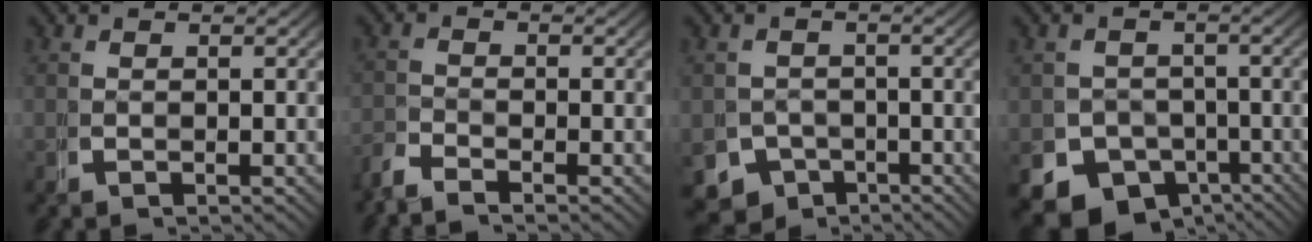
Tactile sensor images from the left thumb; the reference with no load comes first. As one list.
[{"total": 2.0, "force": [-1.9, 0.3, 0.8], "torque": [-0.012, -0.003, -0.045]}, {"total": 7.5, "force": [-4.8, 5.3, 2.4], "torque": [-0.040, -0.046, -0.069]}, {"total": 12.0, "force": [-6.6, 9.1, 4.4], "torque": [-0.091, -0.059, -0.095]}]